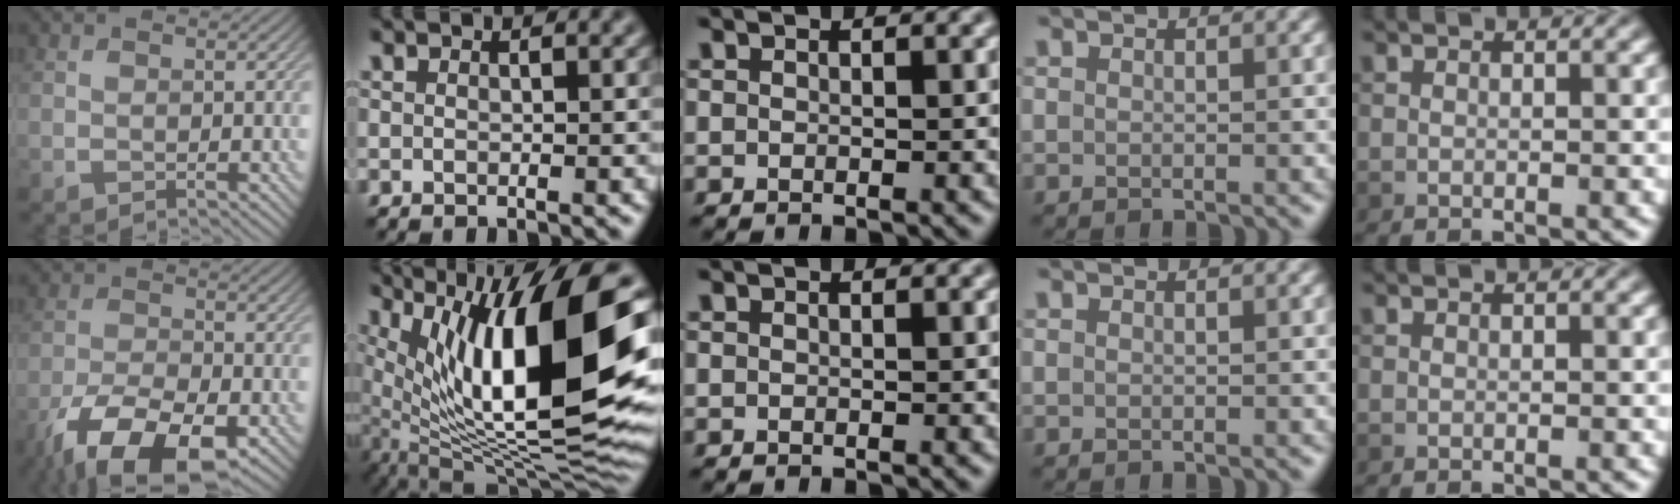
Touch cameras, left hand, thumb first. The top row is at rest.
{"thumb": {"total": 12.2, "force": [-6.8, 5.3, 8.7], "torque": [-0.170, -0.022, -0.126]}, "index": {"total": 16.4, "force": [3.9, 5.9, 14.8], "torque": [-0.253, 0.006, 0.071]}}